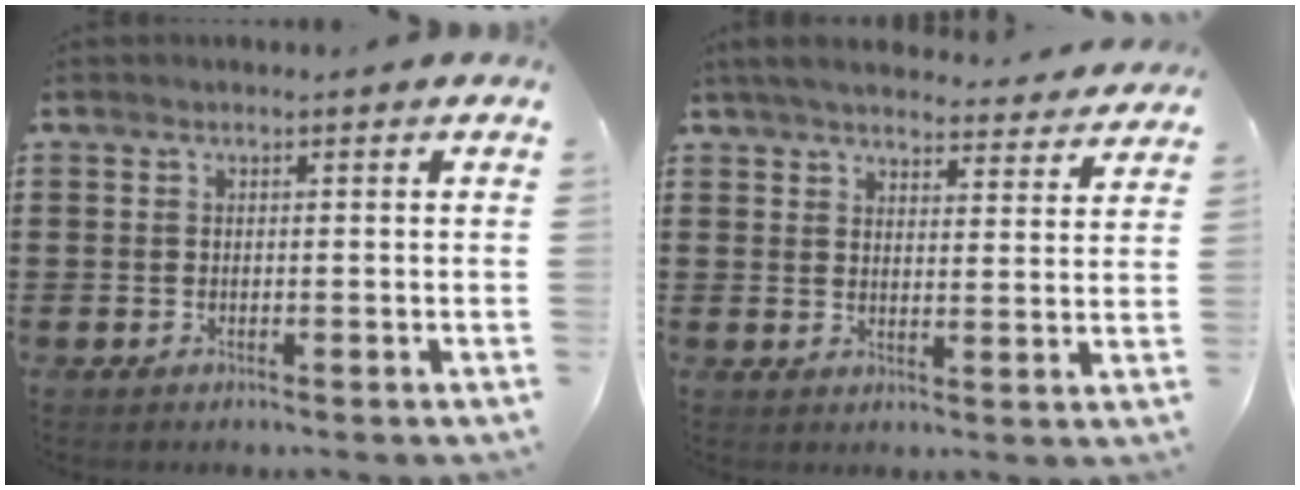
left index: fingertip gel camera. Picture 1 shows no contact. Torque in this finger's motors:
{"motor_torque": [1.29, -0.85, 0.60, 0.07]}